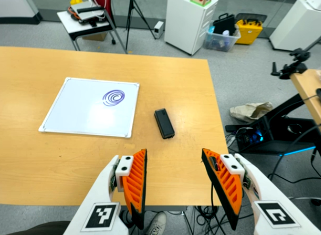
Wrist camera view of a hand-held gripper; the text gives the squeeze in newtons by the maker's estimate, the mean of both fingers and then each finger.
{"total": 0.0}